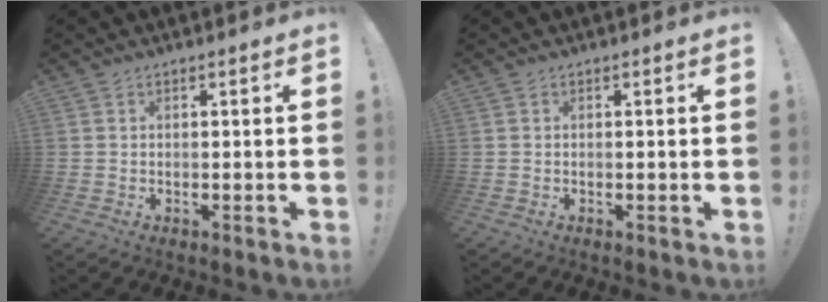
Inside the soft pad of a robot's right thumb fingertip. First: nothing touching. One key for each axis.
{"total": 0.0}